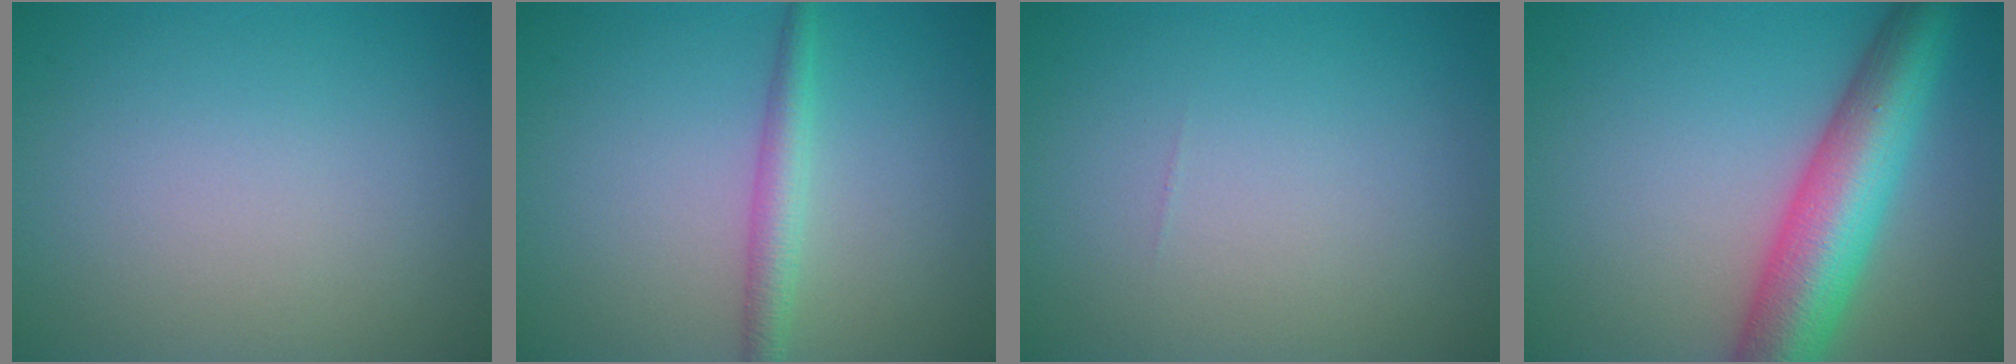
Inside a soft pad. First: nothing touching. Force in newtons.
{"total": 2.3, "press": 2.3, "slide": 0.1}
{"total": 0.0}
{"total": 9.3, "press": 9.3, "slide": 0.3}